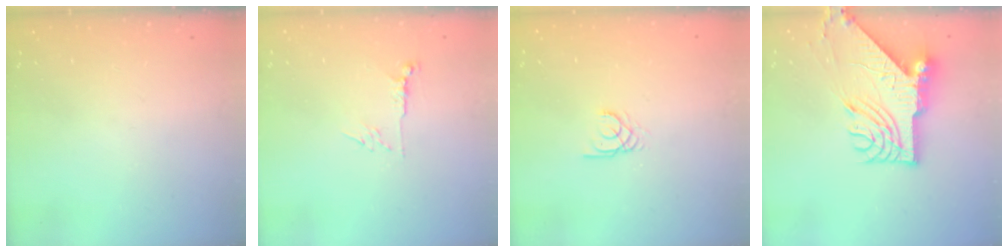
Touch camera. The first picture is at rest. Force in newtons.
{"total": 5.1, "press": 5.1, "slide": 0.4}
{"total": 2.0, "press": 2.0, "slide": 0.2}
{"total": 12.0, "press": 11.9, "slide": 1.4}